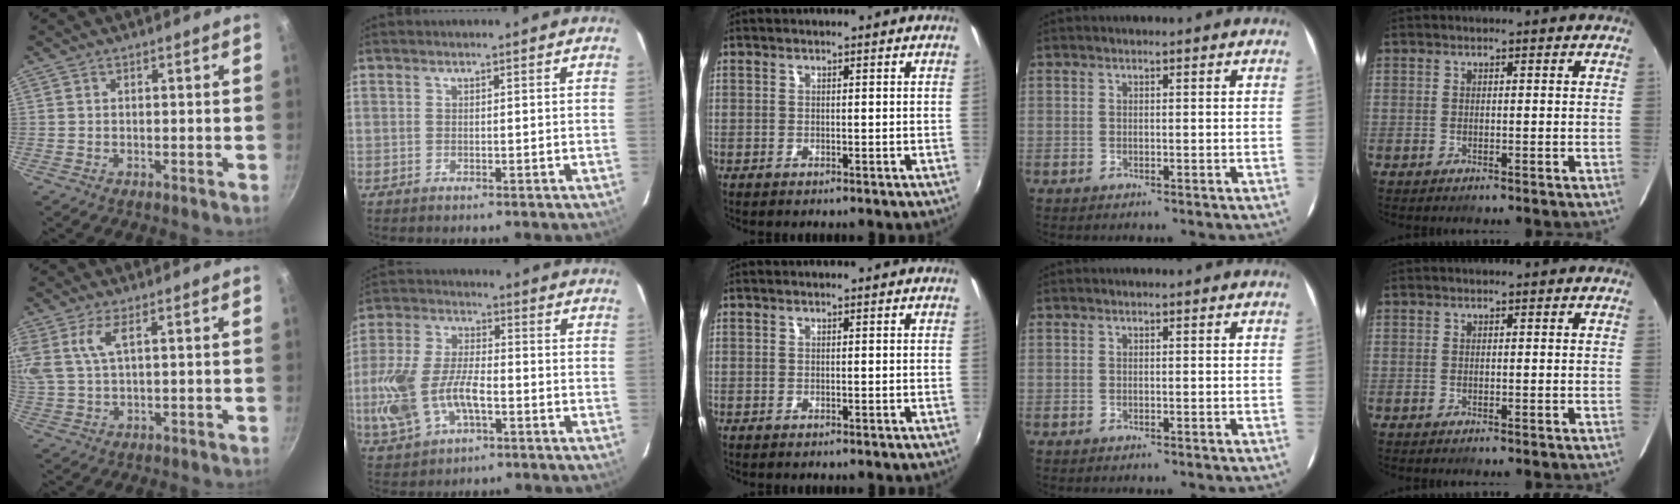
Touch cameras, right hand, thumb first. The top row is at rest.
{"thumb": {"total": 8.8, "force": [3.4, 4.0, 7.0], "torque": [-0.149, 0.008, 0.068]}, "index": {"total": 15.6, "force": [-4.3, 8.3, 12.5], "torque": [-0.287, -0.003, -0.073]}}